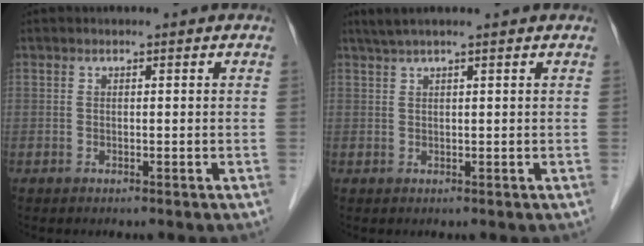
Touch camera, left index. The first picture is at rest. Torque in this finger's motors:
{"motor_torque": [0.41, -0.31, 0.03, 0.00]}